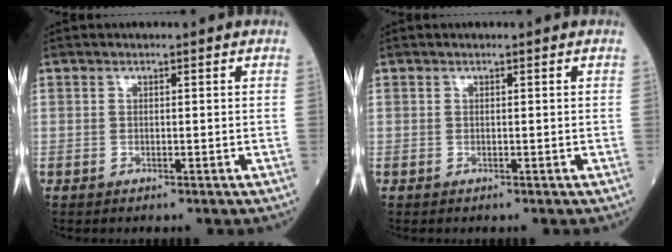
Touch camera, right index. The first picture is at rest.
{"total": 0.0}